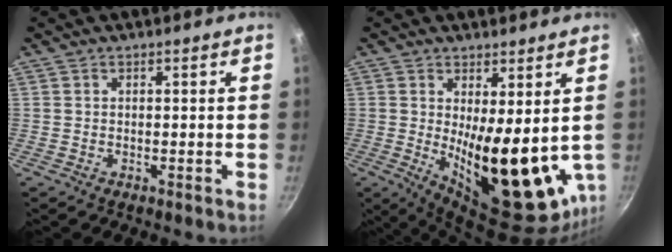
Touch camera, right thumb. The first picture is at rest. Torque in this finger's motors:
{"motor_torque": [2.47, 2.54, 2.42, -0.33, 0.54]}